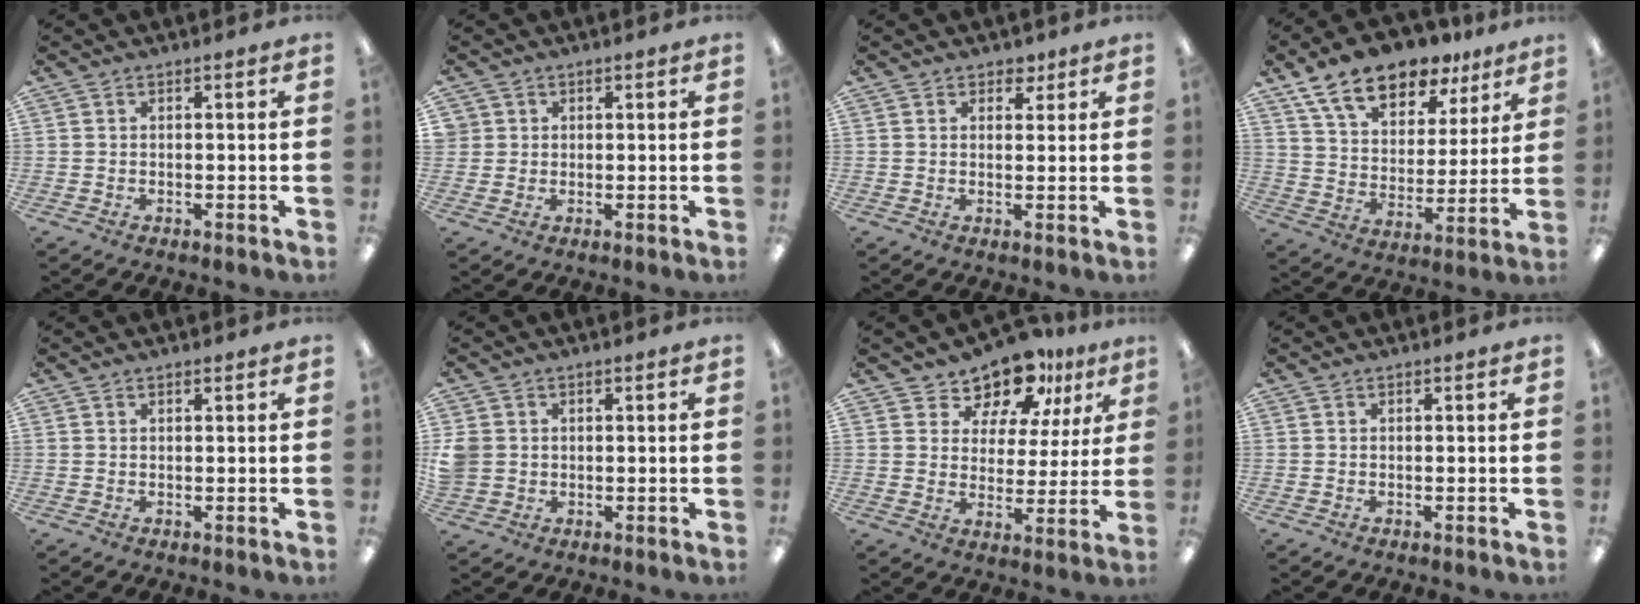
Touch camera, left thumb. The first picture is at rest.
{"total": 2.3, "force": [0.8, 2.2, -0.2], "torque": [0.005, 0.001, 0.012]}
{"total": 3.1, "force": [2.1, 2.2, 0.7], "torque": [0.006, -0.007, 0.034]}
{"total": 15.2, "force": [11.3, 7.5, 6.8], "torque": [-0.126, -0.060, 0.205]}
{"total": 0.6, "force": [0.5, 0.3, 0.2], "torque": [0.003, -0.002, 0.008]}
{"total": 4.7, "force": [0.4, 4.5, 1.3], "torque": [-0.021, 0.009, 0.011]}
{"total": 11.9, "force": [9.8, 5.8, 3.6], "torque": [-0.066, -0.071, 0.180]}
{"total": 0.0}